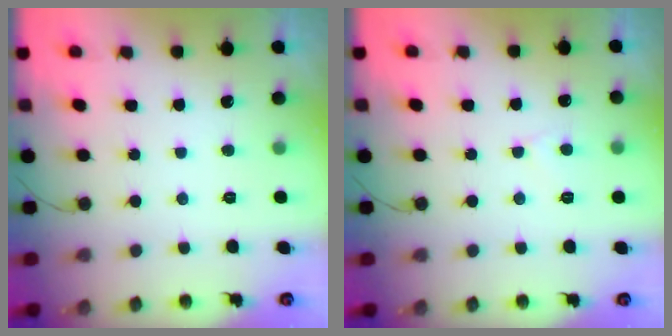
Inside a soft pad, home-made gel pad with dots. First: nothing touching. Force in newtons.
{"total": 2.7, "press": 2.7, "slide": 0.2}